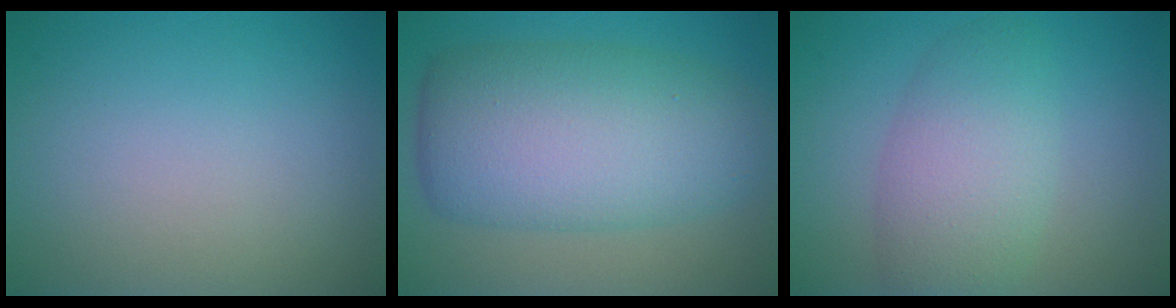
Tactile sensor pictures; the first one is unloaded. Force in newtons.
{"total": 10.2, "press": 10.2, "slide": 0.0}
{"total": 5.4, "press": 5.4, "slide": 0.4}